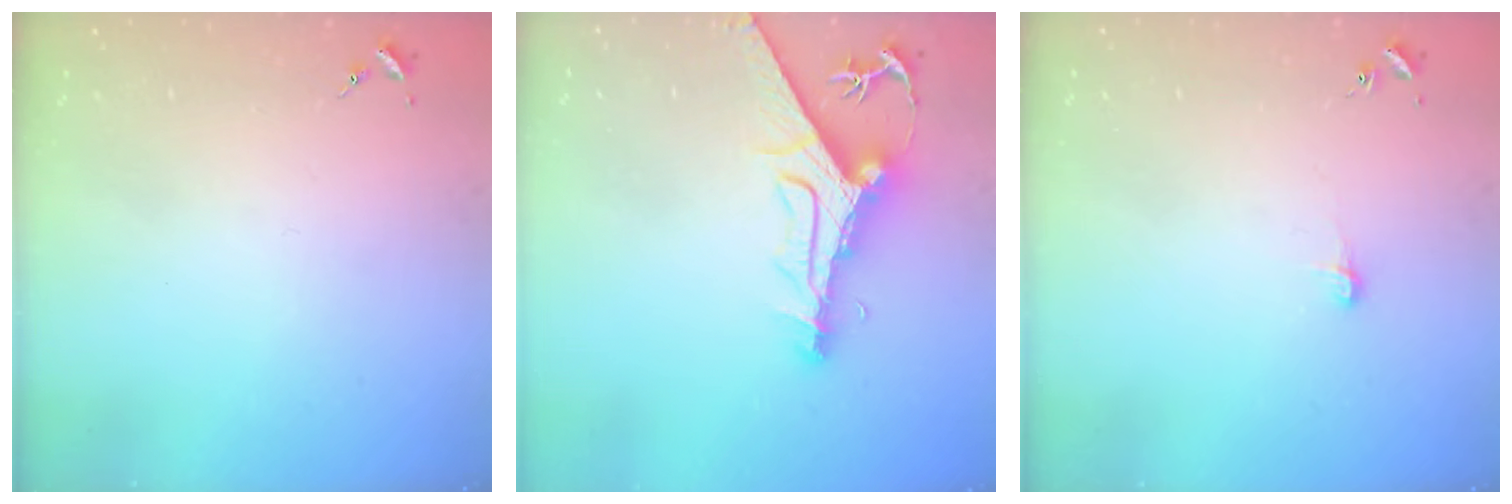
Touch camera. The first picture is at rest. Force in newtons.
{"total": 13.3, "press": 13.2, "slide": 1.4}
{"total": 5.4, "press": 5.4, "slide": 0.5}